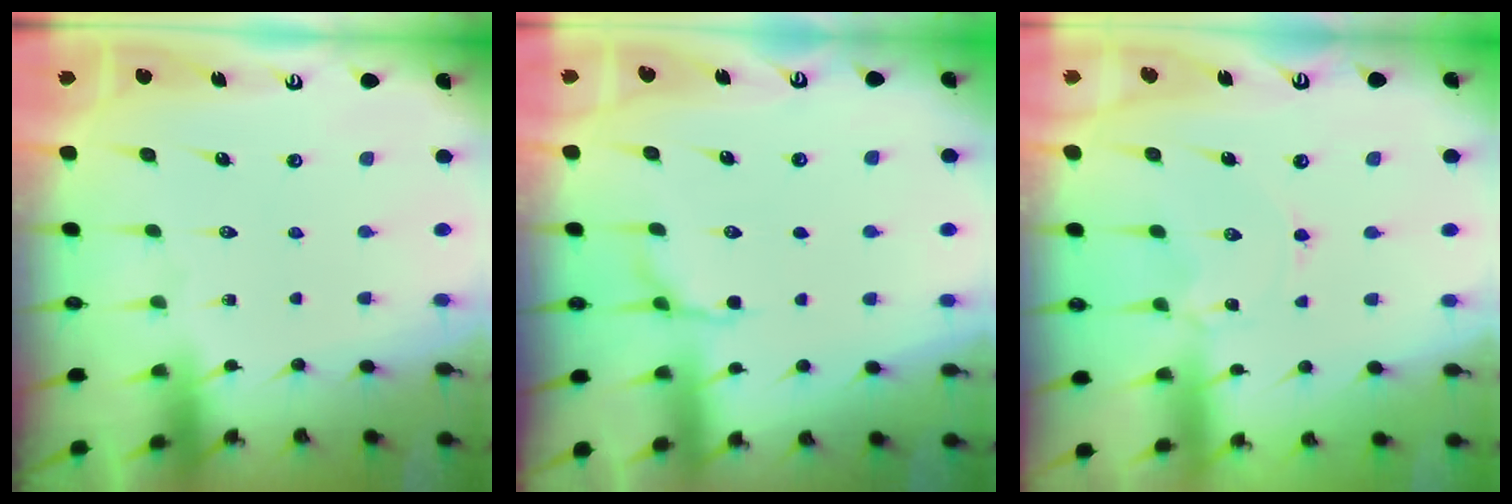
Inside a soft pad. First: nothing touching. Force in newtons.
{"total": 5.4, "press": 4.6, "slide": 2.8}
{"total": 1.9, "press": 1.9, "slide": 0.2}